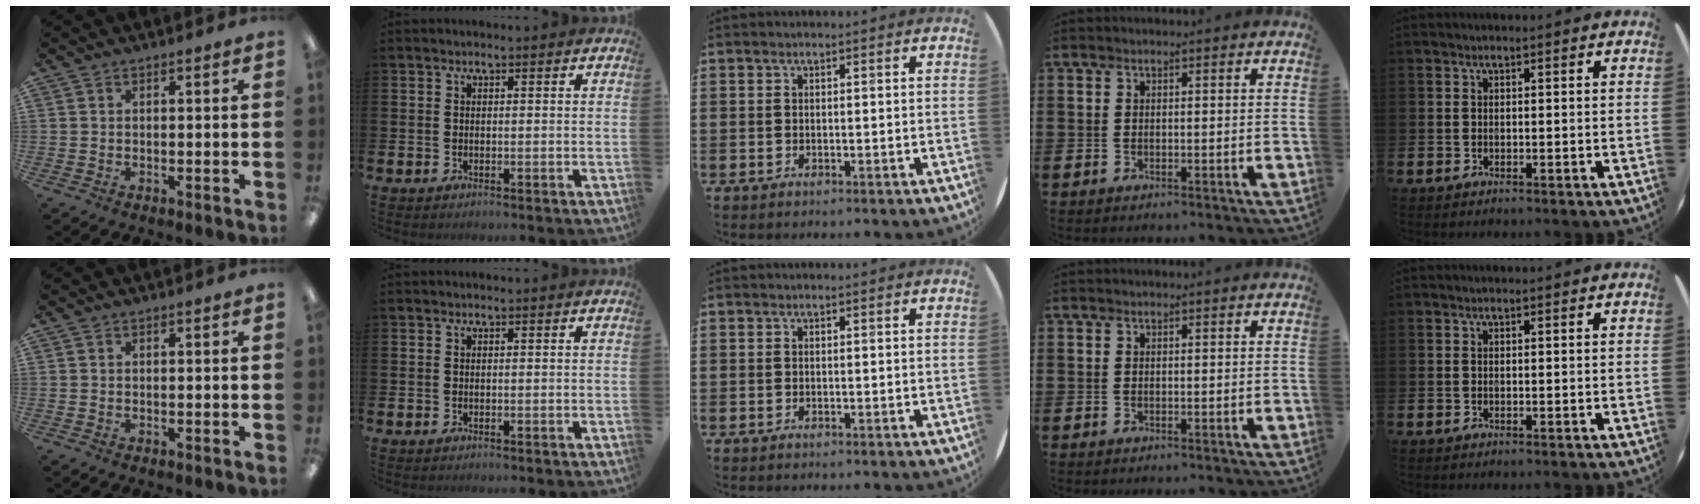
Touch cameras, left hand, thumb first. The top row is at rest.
{}